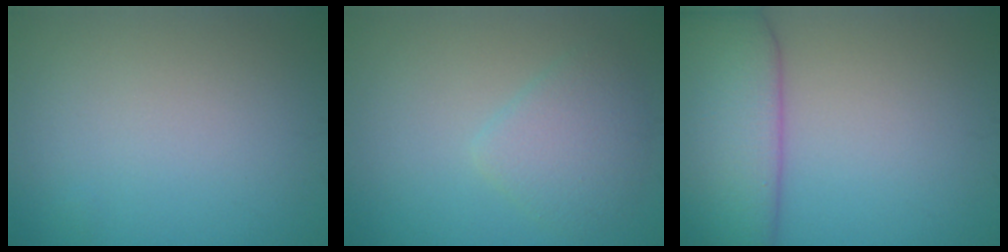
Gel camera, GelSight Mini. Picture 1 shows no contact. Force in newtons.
{"total": 3.0, "press": 3.0, "slide": 0.2}
{"total": 9.1, "press": 9.1, "slide": 0.7}